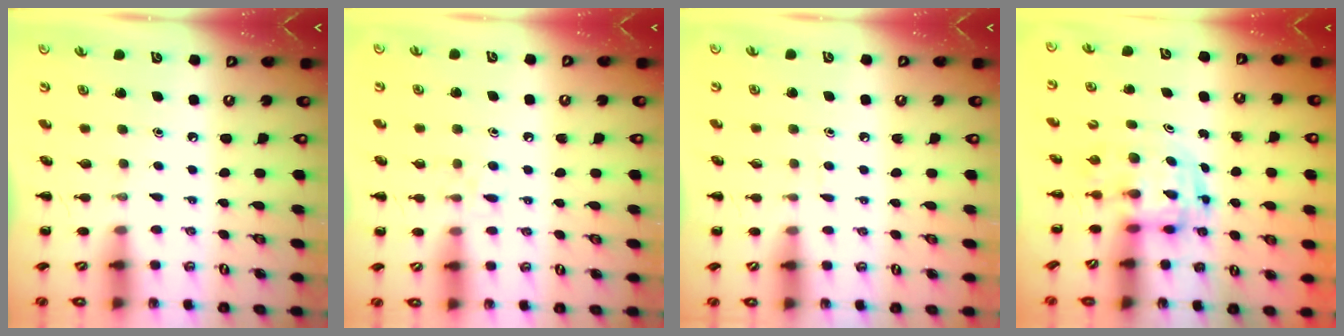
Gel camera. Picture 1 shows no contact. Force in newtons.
{"total": 6.5, "press": 6.2, "slide": 2.2}
{"total": 3.0, "press": 2.8, "slide": 1.2}
{"total": 3.0, "press": 2.9, "slide": 0.5}